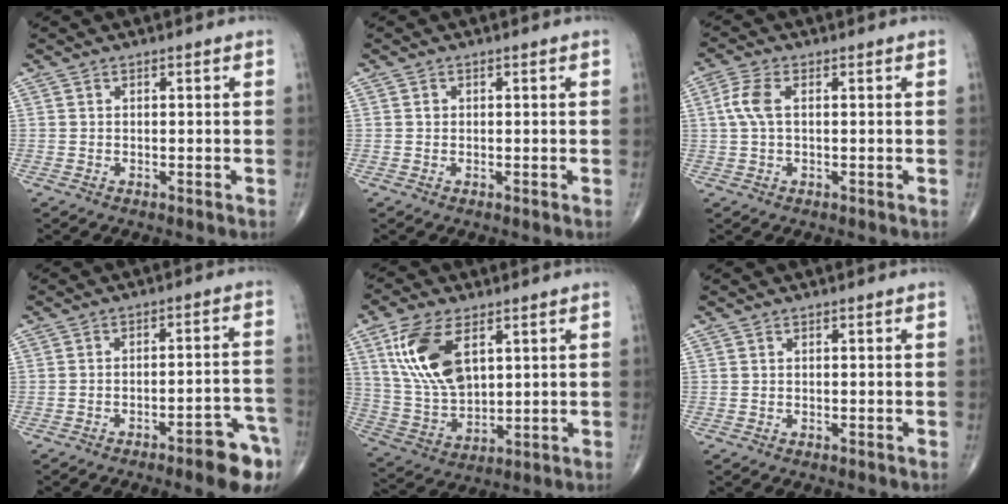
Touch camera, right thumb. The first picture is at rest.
{"total": 0.5, "force": [0.0, 0.5, 0.2], "torque": [0.000, 0.002, 0.000]}
{"total": 4.5, "force": [0.6, 2.2, 3.8], "torque": [-0.106, 0.013, 0.009]}
{"total": 9.5, "force": [-6.0, 2.1, 7.1], "torque": [-0.076, 0.050, -0.074]}
{"total": 14.4, "force": [5.6, 7.6, 10.8], "torque": [-0.210, -0.020, 0.120]}
{"total": 0.0}